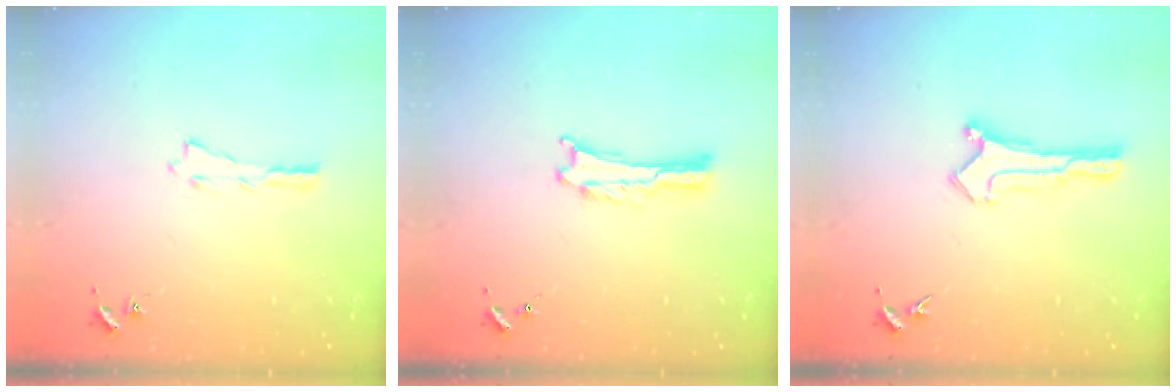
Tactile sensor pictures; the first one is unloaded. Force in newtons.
{"total": 0.0}
{"total": 0.0}